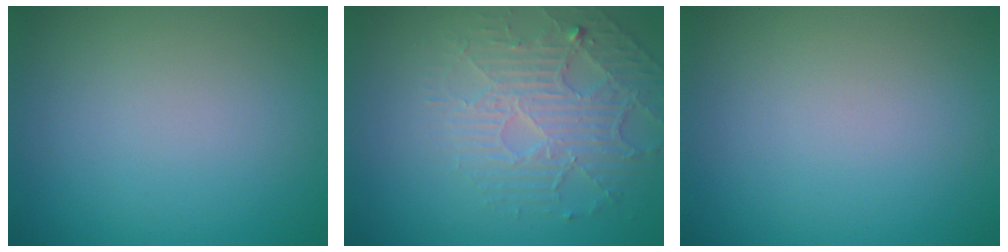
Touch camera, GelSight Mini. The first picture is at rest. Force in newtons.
{"total": 4.7, "press": 3.5, "slide": 3.1}
{"total": 0.0}